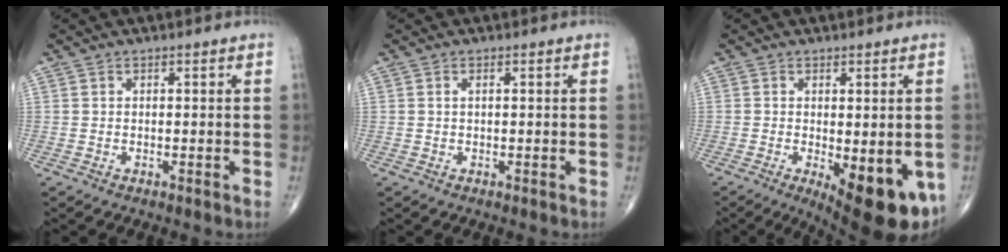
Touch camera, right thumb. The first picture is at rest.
{"total": 0.6, "force": [0.2, 0.2, 0.6], "torque": [-0.013, 0.002, 0.002]}
{"total": 13.4, "force": [-4.3, 4.9, 11.8], "torque": [-0.127, -0.019, -0.044]}